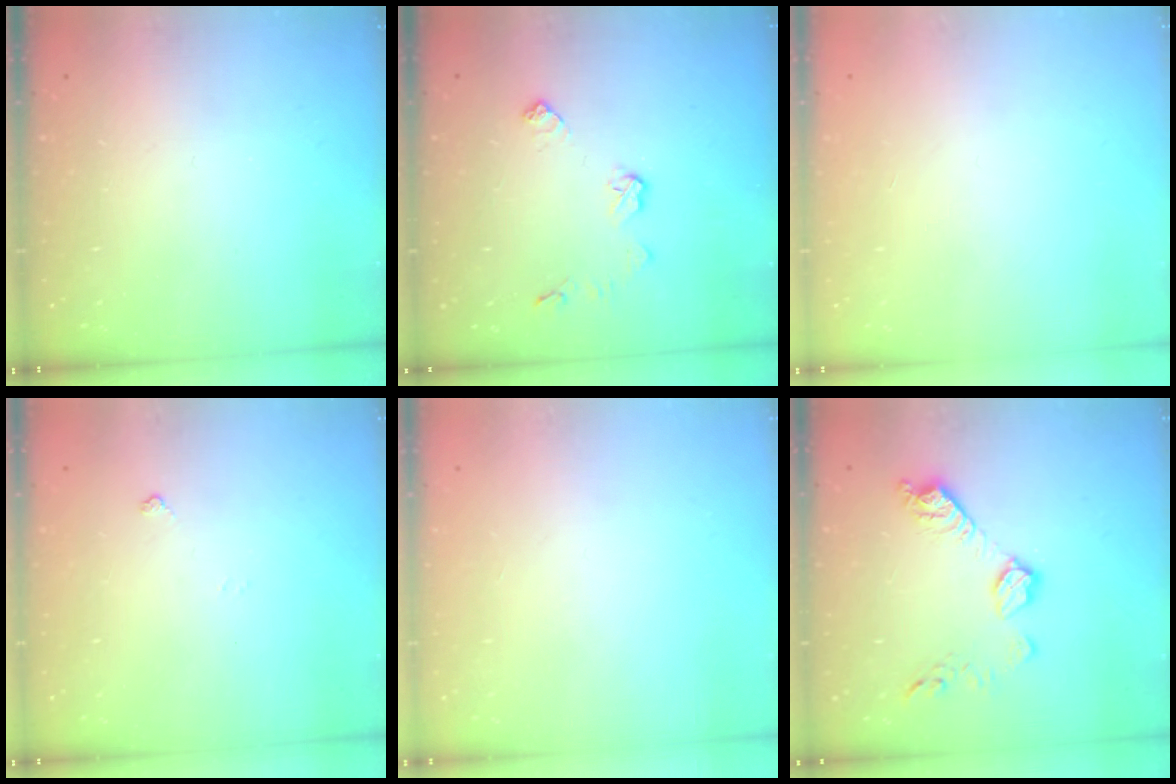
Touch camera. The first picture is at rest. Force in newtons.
{"total": 7.3, "press": 7.3, "slide": 0.2}
{"total": 0.0}
{"total": 4.3, "press": 4.2, "slide": 0.7}
{"total": 0.0}
{"total": 10.5, "press": 10.5, "slide": 0.5}